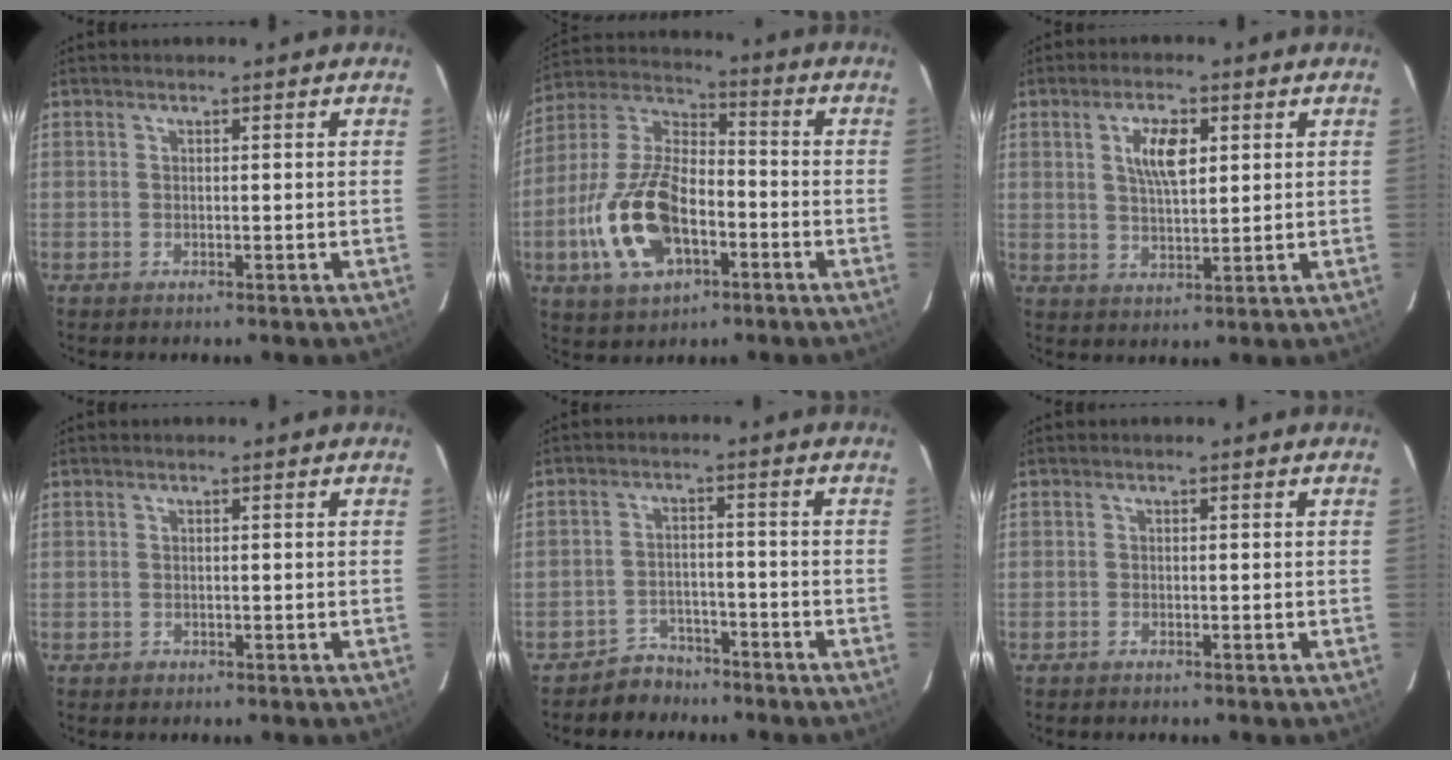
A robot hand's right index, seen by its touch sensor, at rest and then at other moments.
{"total": 17.8, "force": [-6.1, 9.5, 13.7], "torque": [-0.296, 0.005, -0.107]}
{"total": 6.5, "force": [2.2, 2.7, 5.5], "torque": [-0.097, 0.005, 0.042]}
{"total": 1.0, "force": [-0.5, 0.9, 0.1], "torque": [0.001, 0.002, -0.005]}
{"total": 5.1, "force": [-4.1, 3.1, -0.1], "torque": [-0.012, 0.023, -0.065]}
{"total": 0.6, "force": [-0.6, 0.2, 0.1], "torque": [-0.003, 0.002, -0.011]}